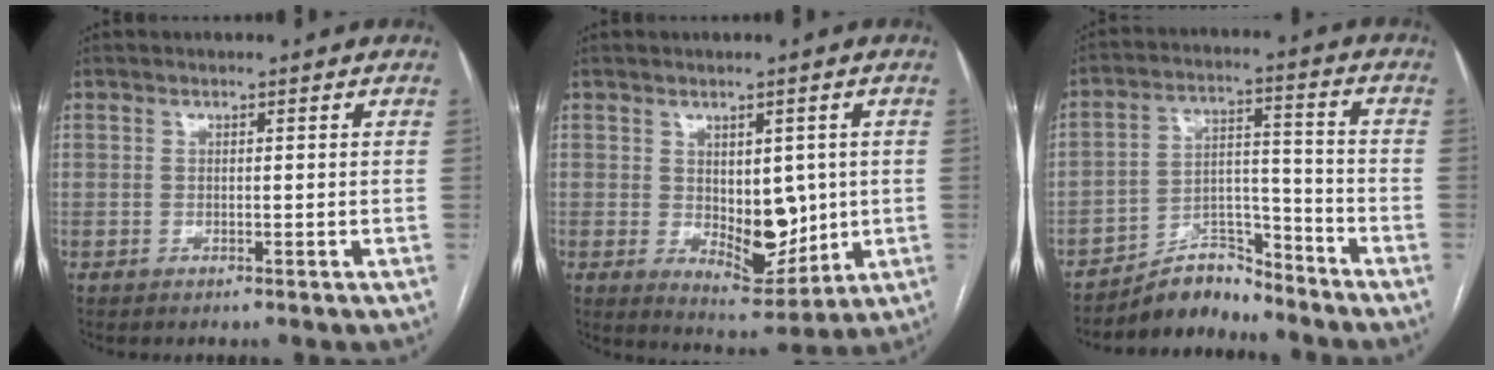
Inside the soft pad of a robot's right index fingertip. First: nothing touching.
{"total": 8.6, "force": [0.0, 4.5, 7.3], "torque": [-0.104, -0.006, 0.021]}
{"total": 7.6, "force": [-7.2, 2.3, 0.5], "torque": [-0.001, 0.038, -0.126]}